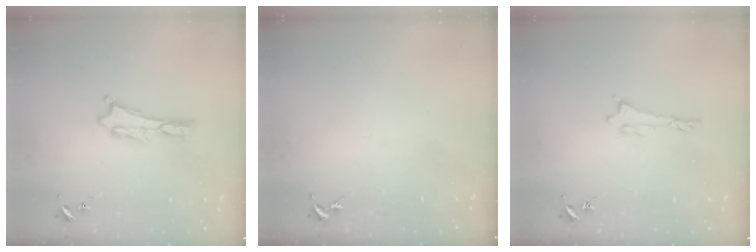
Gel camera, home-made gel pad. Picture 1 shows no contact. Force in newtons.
{"total": 0.0}
{"total": 0.0}